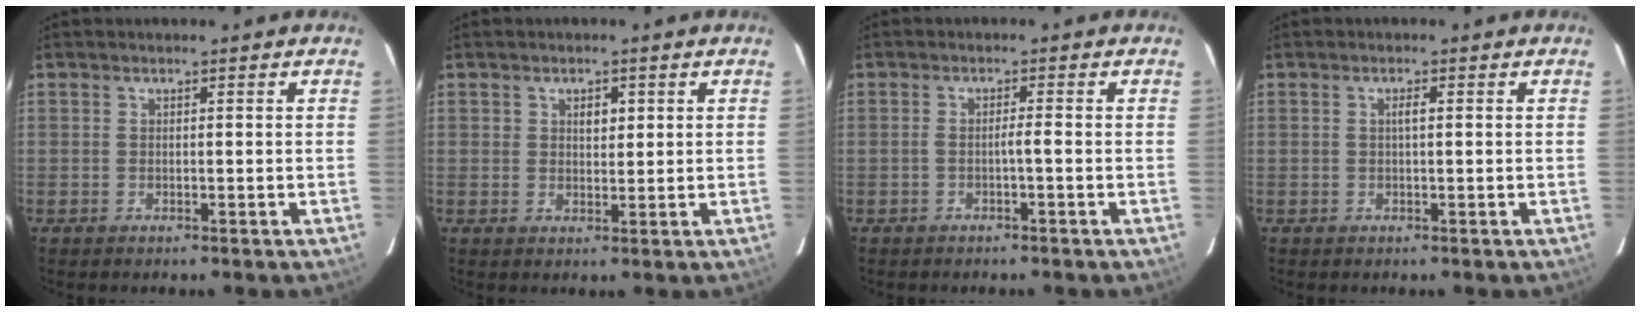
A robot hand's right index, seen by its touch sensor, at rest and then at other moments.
{"total": 2.4, "force": [0.9, 1.4, 1.7], "torque": [-0.024, 0.004, 0.014]}
{"total": 1.3, "force": [-0.6, -0.2, 1.2], "torque": [-0.021, 0.002, -0.011]}
{"total": 1.2, "force": [0.2, 0.1, 1.2], "torque": [-0.023, 0.003, 0.002]}